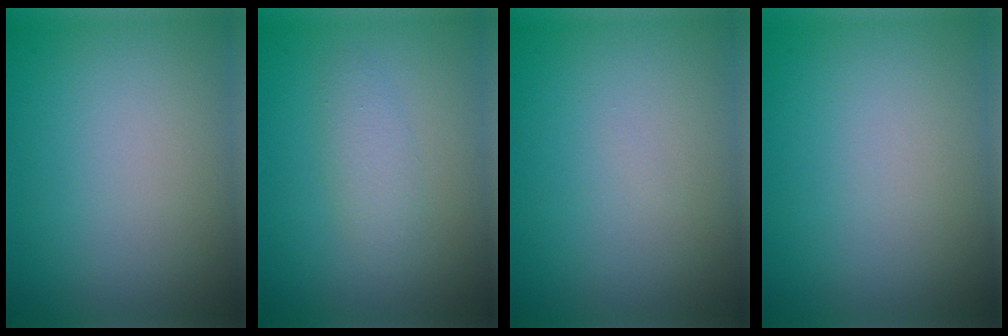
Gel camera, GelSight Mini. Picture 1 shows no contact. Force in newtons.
{"total": 1.8, "press": 1.8, "slide": 0.1}
{"total": 0.0}
{"total": 0.0}